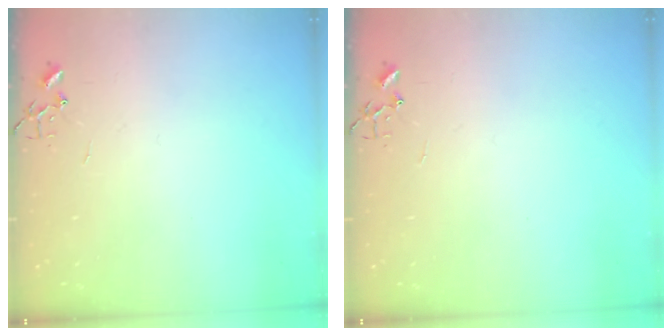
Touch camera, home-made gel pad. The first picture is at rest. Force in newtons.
{"total": 0.0}